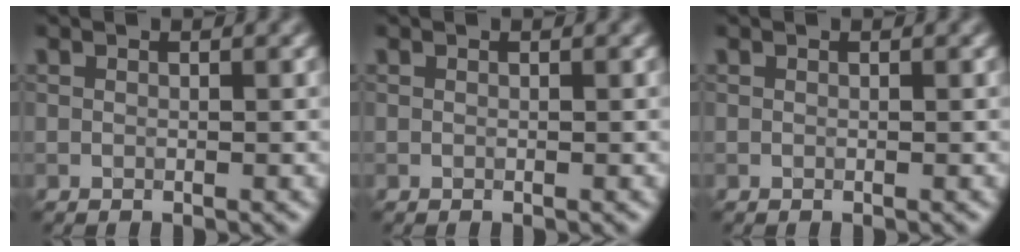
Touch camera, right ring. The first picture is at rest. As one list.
[{"total": 0.0}, {"total": 0.0}]